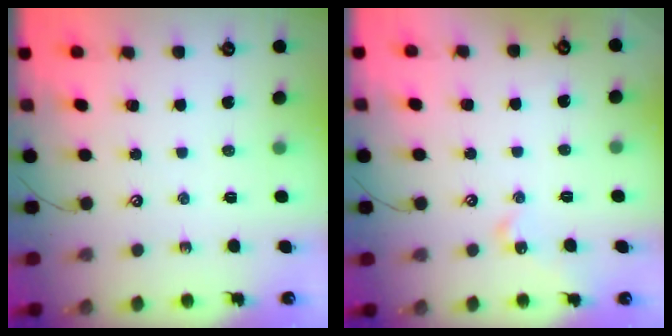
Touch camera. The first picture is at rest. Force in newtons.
{"total": 1.7, "press": 1.6, "slide": 0.6}